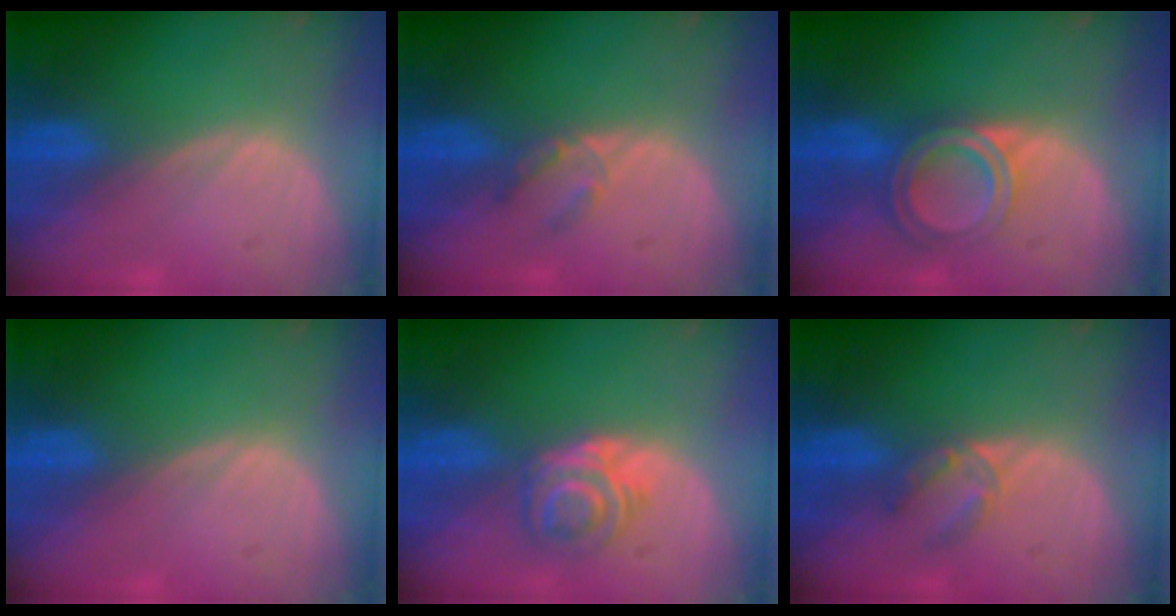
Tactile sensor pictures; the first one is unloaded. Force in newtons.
{"total": 2.5, "press": 2.3, "slide": 1.0}
{"total": 6.4, "press": 5.4, "slide": 3.3}
{"total": 0.0}
{"total": 6.2, "press": 5.1, "slide": 3.6}
{"total": 3.4, "press": 3.2, "slide": 1.0}